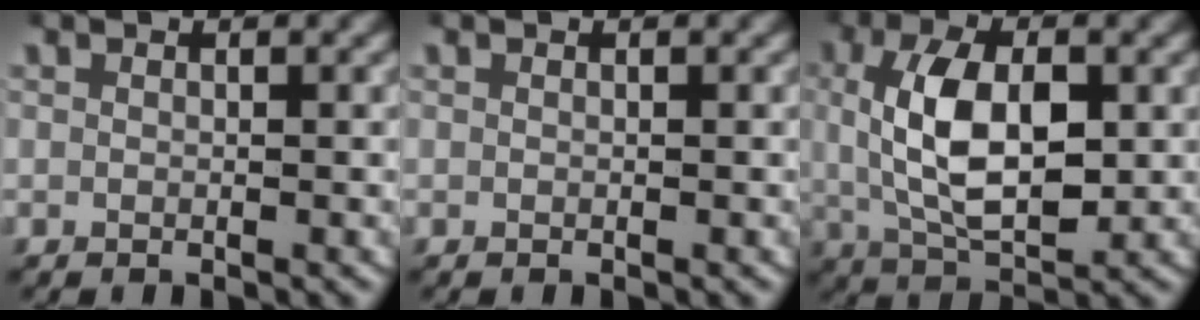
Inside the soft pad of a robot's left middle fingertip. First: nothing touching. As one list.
[{"total": 0.0}, {"total": 7.8, "force": [0.4, 4.1, 6.6], "torque": [-0.132, -0.008, 0.013]}]